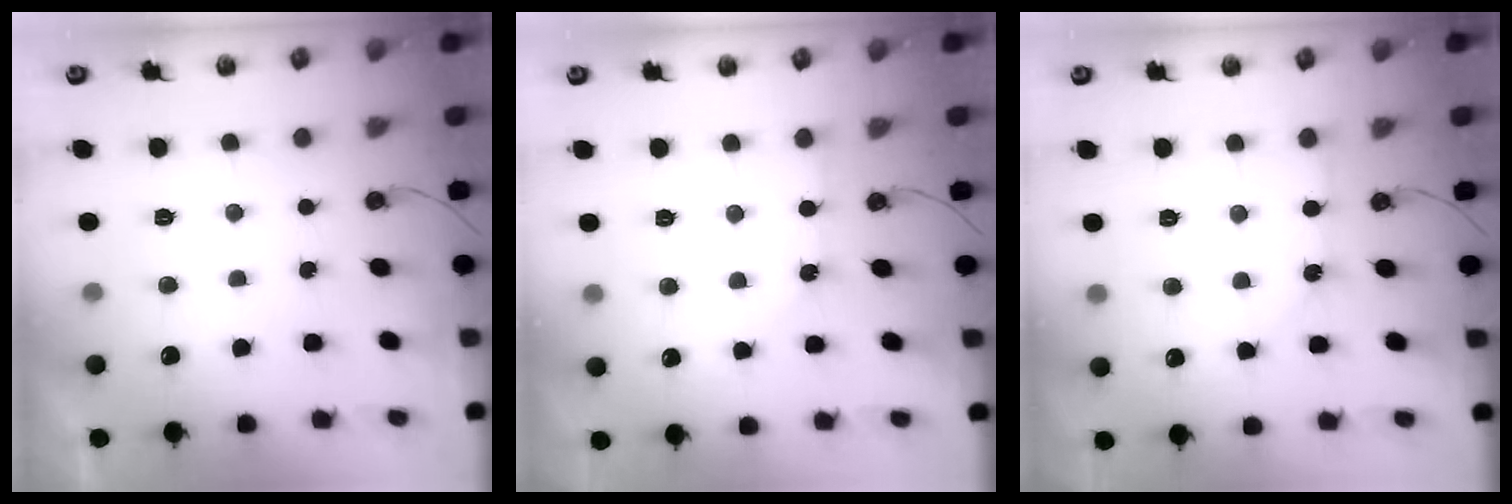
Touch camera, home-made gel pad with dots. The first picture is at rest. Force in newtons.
{"total": 2.1, "press": 2.1, "slide": 0.3}
{"total": 2.6, "press": 2.6, "slide": 0.3}